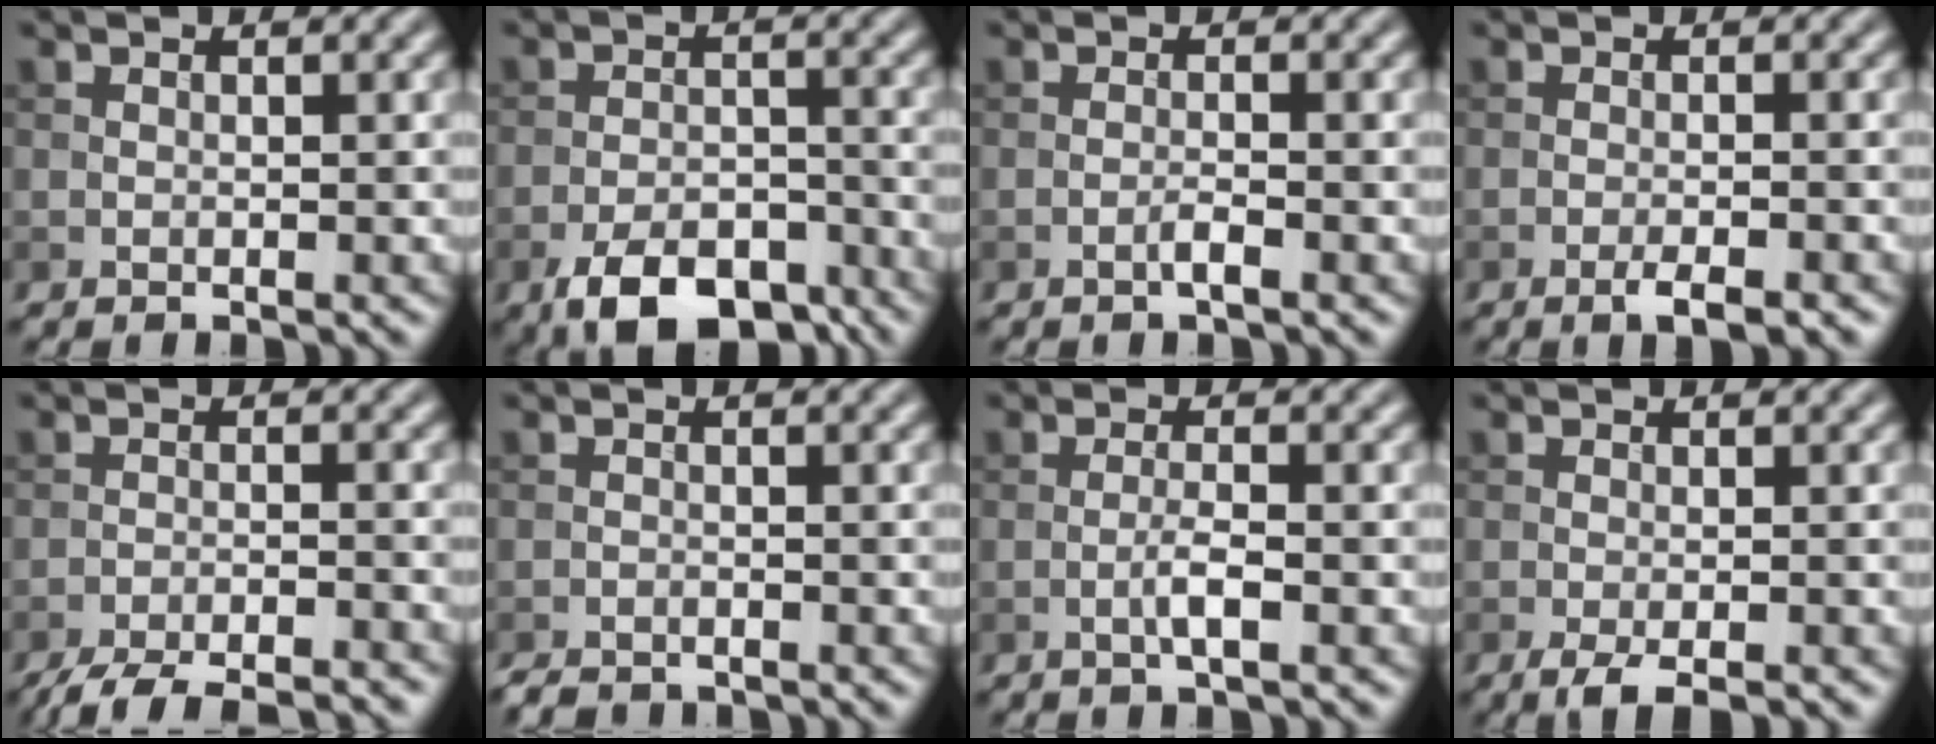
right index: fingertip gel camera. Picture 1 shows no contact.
{"total": 7.8, "force": [-5.4, 3.5, 4.6], "torque": [-0.071, -0.011, -0.092]}
{"total": 1.1, "force": [-0.6, 0.1, 0.9], "torque": [-0.017, 0.003, -0.014]}
{"total": 2.3, "force": [-1.4, 0.4, 1.8], "torque": [-0.029, 0.000, -0.026]}
{"total": 7.3, "force": [-6.6, 1.3, 2.9], "torque": [-0.047, -0.015, -0.100]}
{"total": 1.6, "force": [-1.5, 0.4, 0.4], "torque": [-0.003, -0.004, -0.029]}
{"total": 1.9, "force": [-0.7, 0.2, 1.7], "torque": [-0.035, 0.003, -0.016]}
{"total": 2.6, "force": [-1.5, 0.5, 2.1], "torque": [-0.038, -0.002, -0.032]}